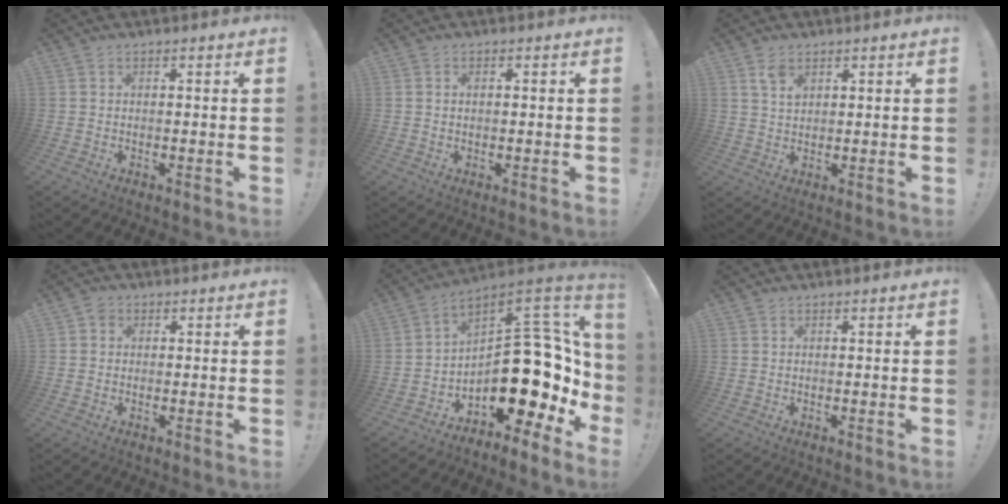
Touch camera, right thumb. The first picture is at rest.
{"total": 0.9, "force": [0.1, 0.5, 0.8], "torque": [-0.019, 0.004, 0.002]}
{"total": 4.3, "force": [2.8, 2.1, 2.5], "torque": [-0.033, -0.015, 0.049]}
{"total": 1.9, "force": [0.6, 1.7, 0.5], "torque": [-0.008, 0.000, 0.009]}
{"total": 21.0, "force": [-2.9, 12.7, 16.4], "torque": [-0.198, -0.006, -0.020]}
{"total": 0.0}